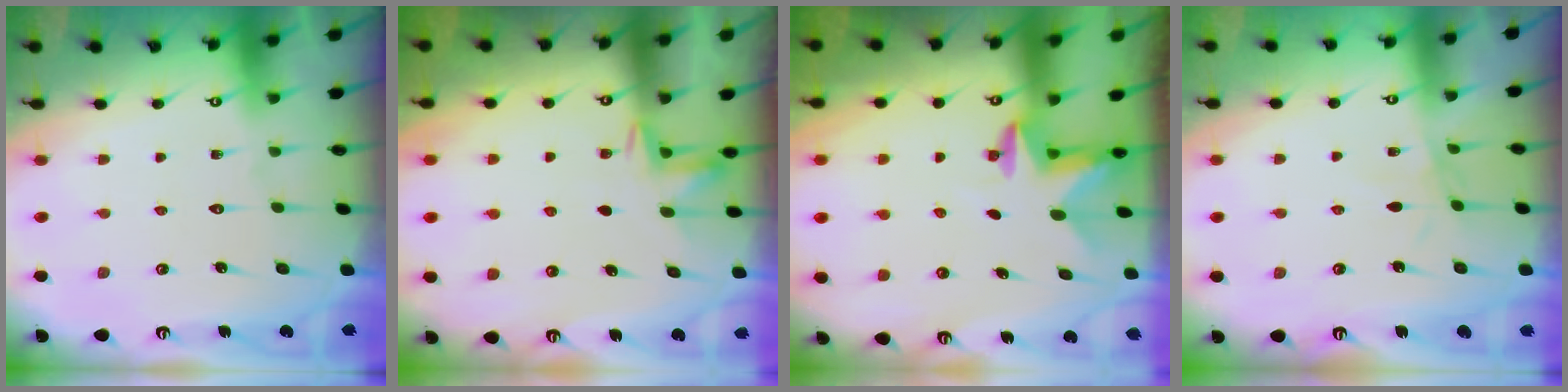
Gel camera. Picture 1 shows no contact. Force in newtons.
{"total": 4.2, "press": 4.0, "slide": 1.0}
{"total": 2.6, "press": 2.5, "slide": 0.4}
{"total": 2.2, "press": 2.1, "slide": 0.3}